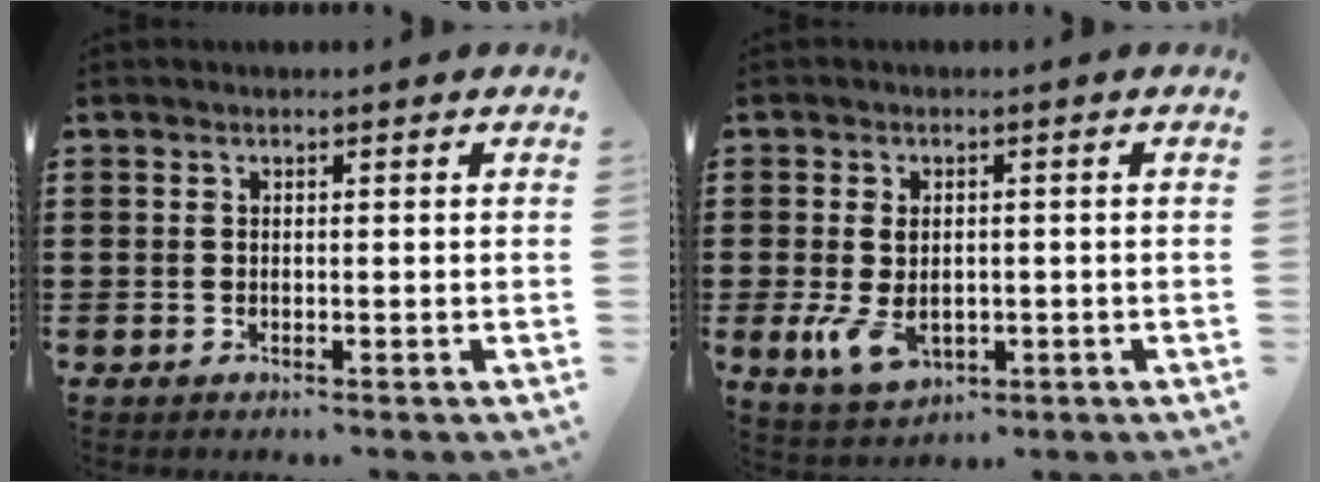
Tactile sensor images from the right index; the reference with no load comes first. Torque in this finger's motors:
{"motor_torque": [0.77, -0.25, 0.71, 0.15]}